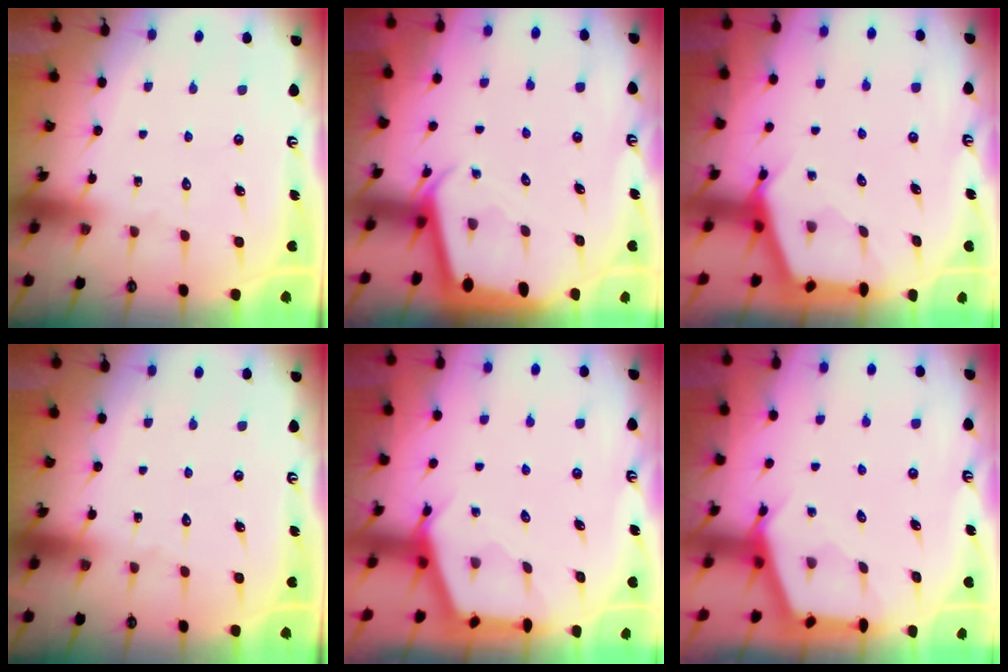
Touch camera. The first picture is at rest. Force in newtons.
{"total": 2.2, "press": 2.2, "slide": 0.1}
{"total": 2.7, "press": 2.7, "slide": 0.4}
{"total": 0.0}
{"total": 2.8, "press": 2.8, "slide": 0.4}
{"total": 2.8, "press": 2.8, "slide": 0.4}